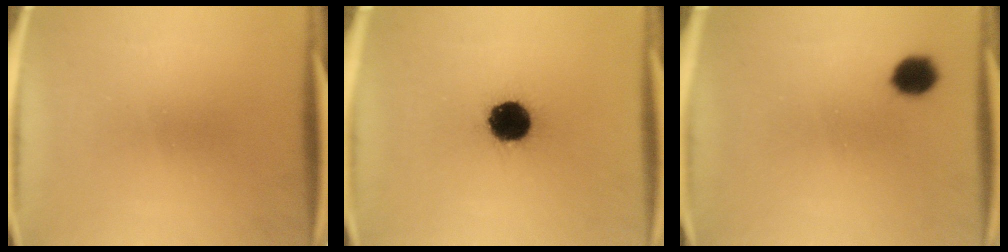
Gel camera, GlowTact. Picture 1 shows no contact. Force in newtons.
{"total": 13.5}
{"total": 4.8}